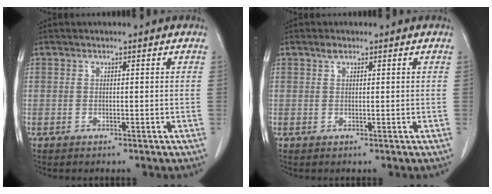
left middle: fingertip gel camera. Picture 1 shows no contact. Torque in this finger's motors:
{"motor_torque": [0.16, -0.12, -0.09, 0.00]}